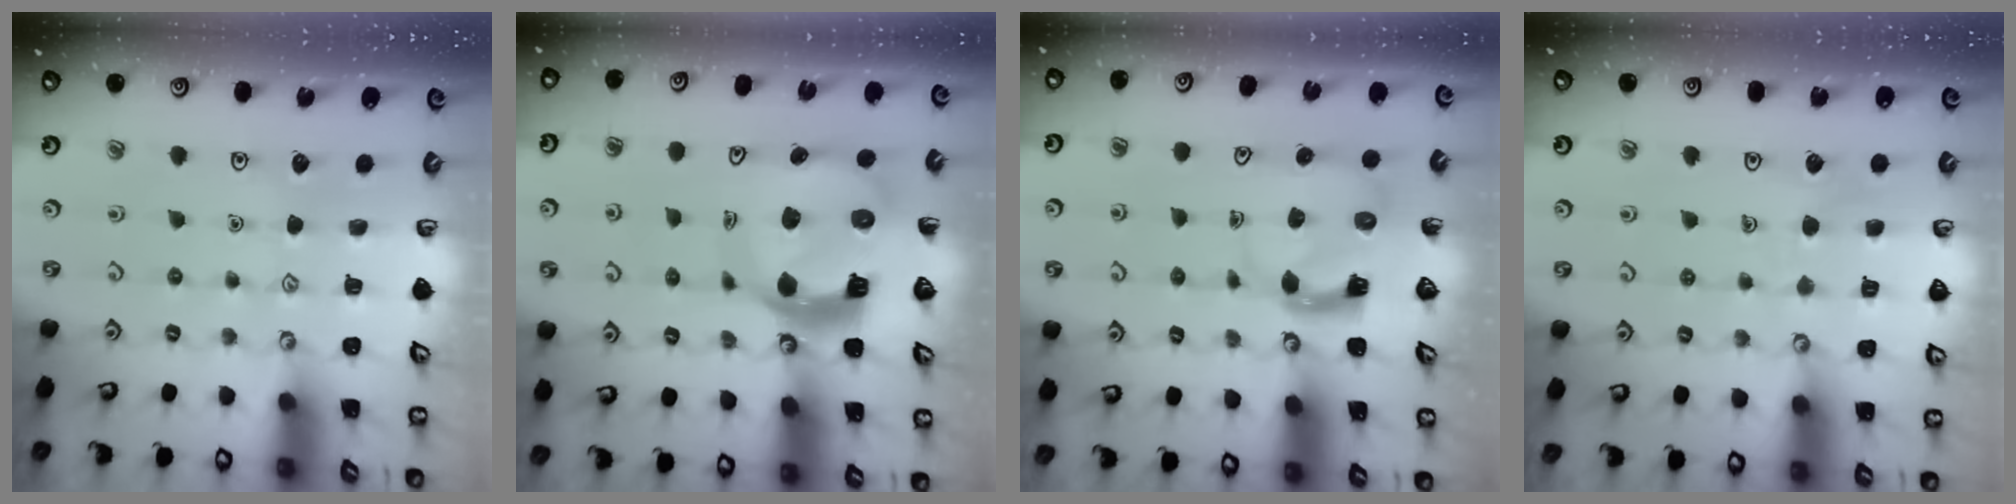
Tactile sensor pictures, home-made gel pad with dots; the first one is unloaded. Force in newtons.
{"total": 11.2, "press": 11.1, "slide": 1.7}
{"total": 3.8, "press": 3.7, "slide": 0.6}
{"total": 3.3, "press": 3.3, "slide": 0.3}